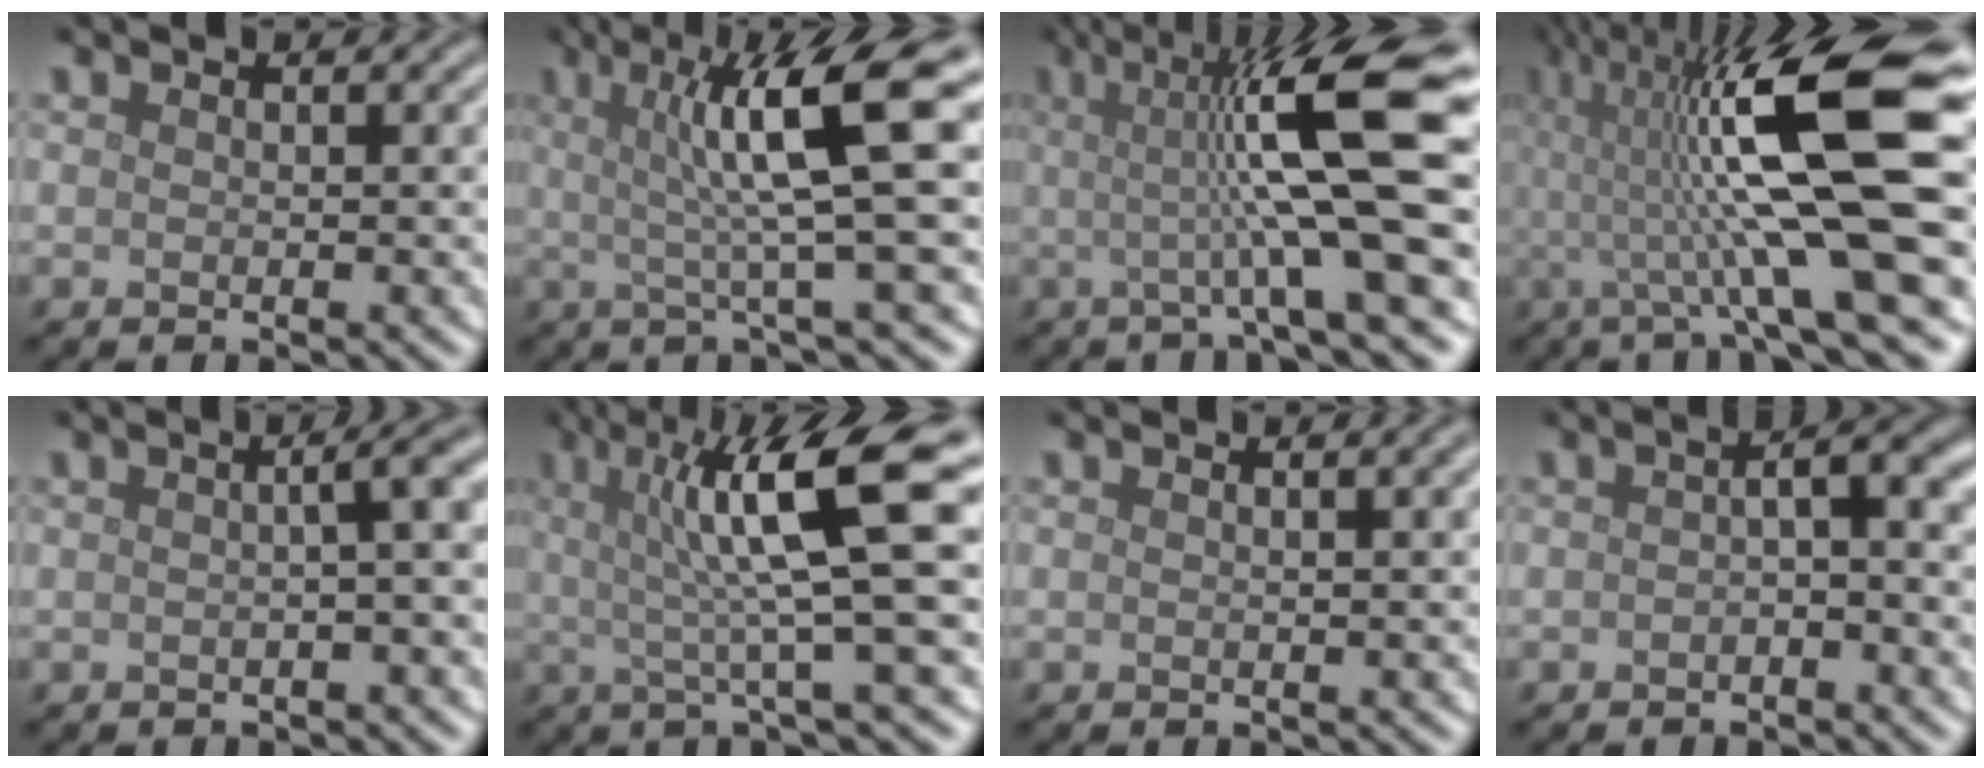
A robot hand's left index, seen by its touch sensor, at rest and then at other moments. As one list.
[{"total": 9.5, "force": [1.9, 1.8, 9.2], "torque": [-0.120, 0.010, 0.025]}, {"total": 12.9, "force": [1.3, 2.7, 12.6], "torque": [-0.171, 0.015, 0.012]}, {"total": 16.0, "force": [1.4, 3.9, 15.4], "torque": [-0.249, 0.020, 0.014]}, {"total": 4.4, "force": [0.2, 1.4, 4.1], "torque": [-0.031, 0.021, 0.001]}, {"total": 10.6, "force": [2.6, 2.0, 10.0], "torque": [-0.143, 0.010, 0.039]}, {"total": 1.8, "force": [0.6, 0.6, 1.6], "torque": [-0.015, 0.004, -0.001]}, {"total": 3.0, "force": [-0.3, 0.7, 2.9], "torque": [-0.044, 0.012, -0.009]}]